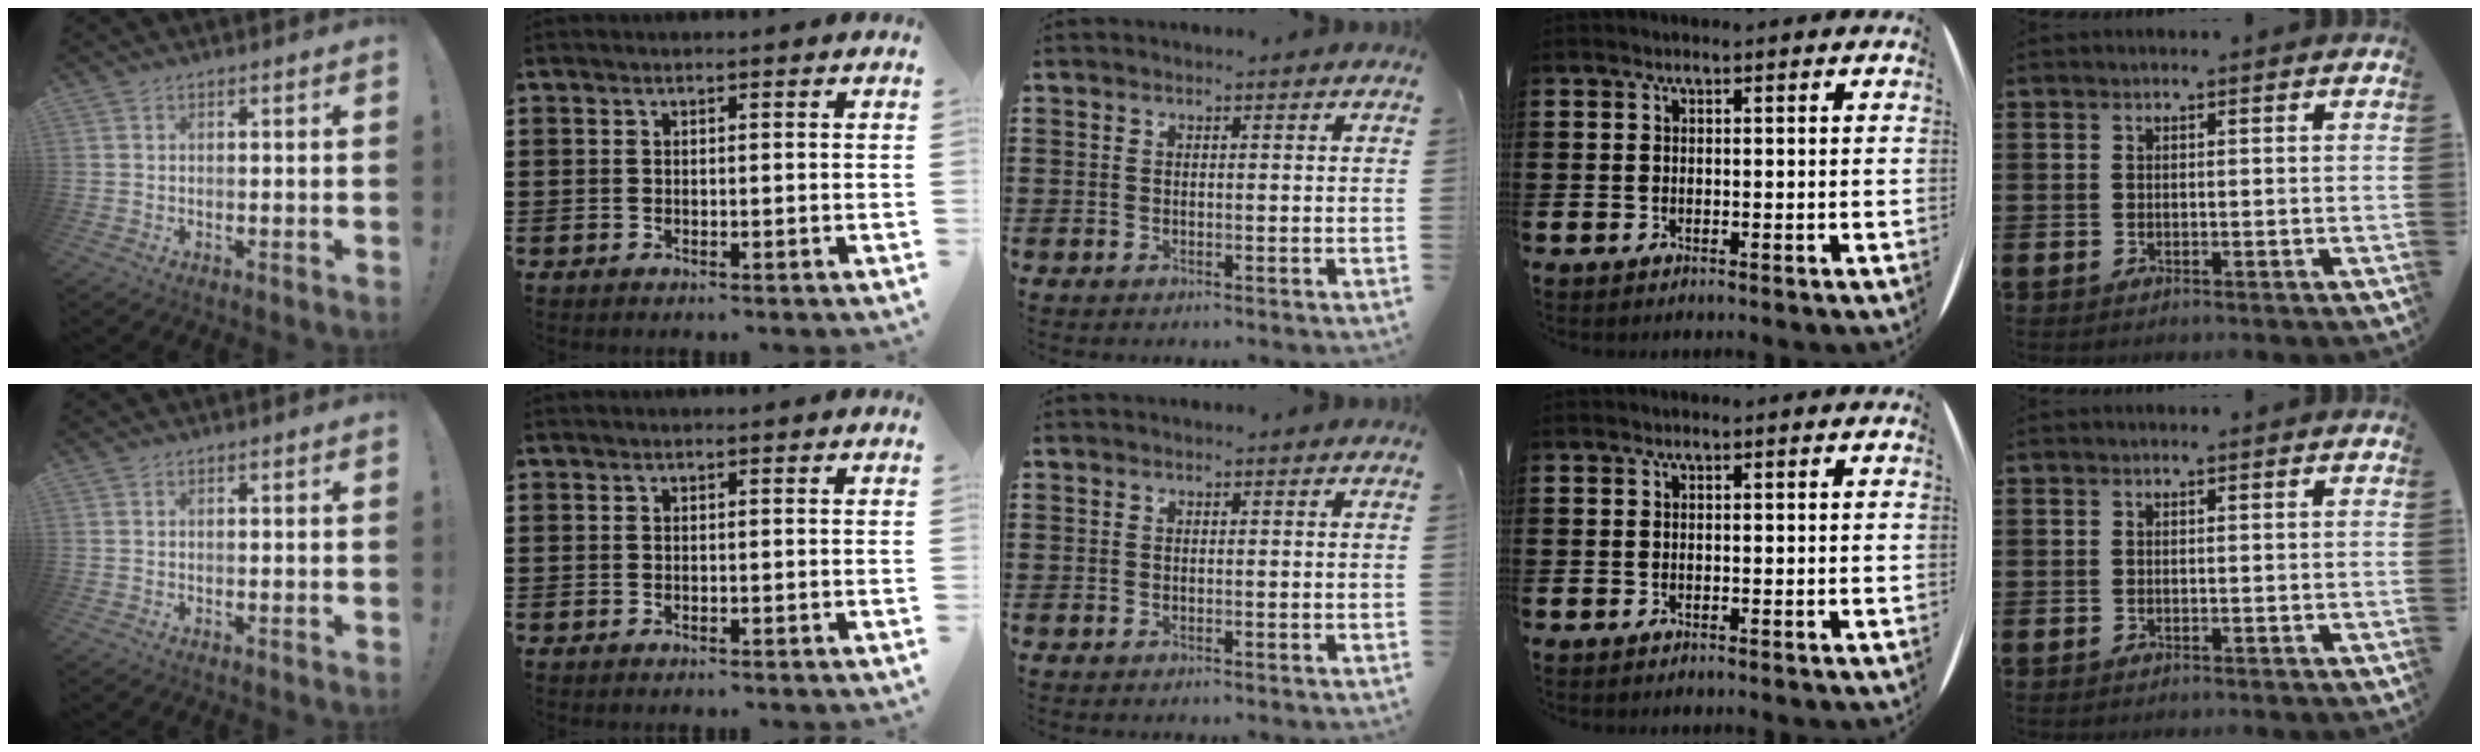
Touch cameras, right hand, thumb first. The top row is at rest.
{}